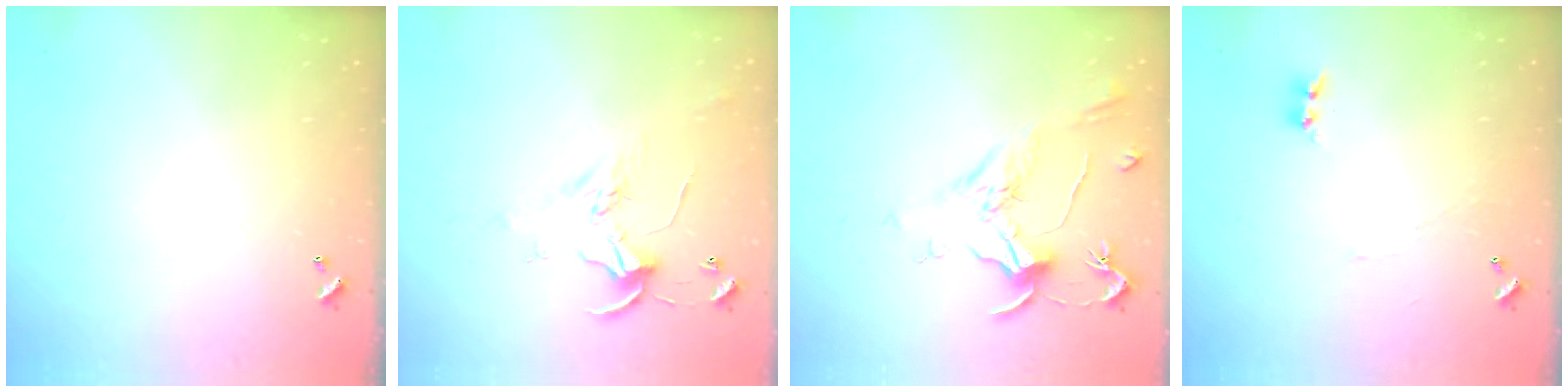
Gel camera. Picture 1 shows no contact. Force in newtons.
{"total": 2.5, "press": 2.5, "slide": 0.2}
{"total": 2.0, "press": 1.8, "slide": 0.8}
{"total": 4.2, "press": 4.2, "slide": 0.5}